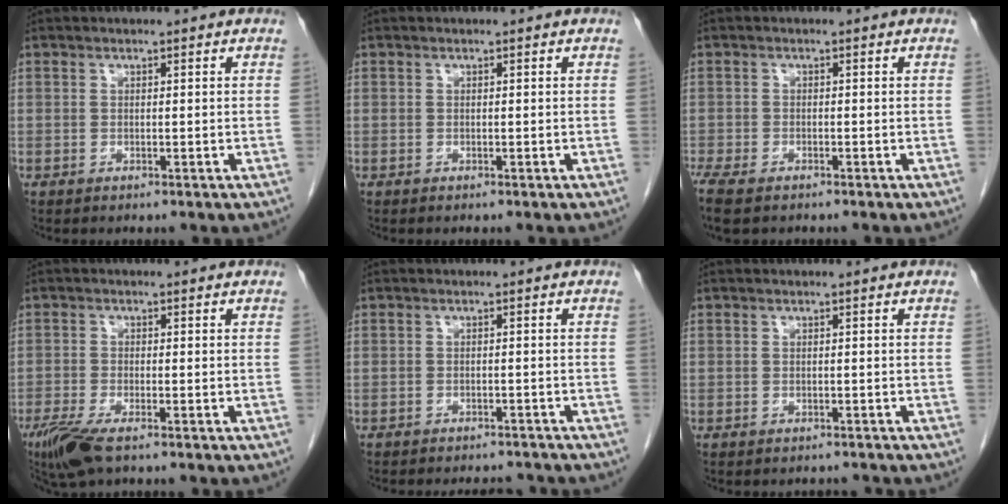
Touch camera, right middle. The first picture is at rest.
{"total": 0.0}
{"total": 8.0, "force": [-5.8, 3.3, 4.4], "torque": [-0.104, -0.016, -0.094]}
{"total": 6.0, "force": [-4.1, 1.2, 4.2], "torque": [-0.086, -0.017, -0.074]}
{"total": 7.1, "force": [-6.7, 1.8, 1.8], "torque": [-0.019, 0.002, -0.079]}
{"total": 1.3, "force": [-1.2, 0.2, -0.2], "torque": [0.004, -0.004, -0.014]}